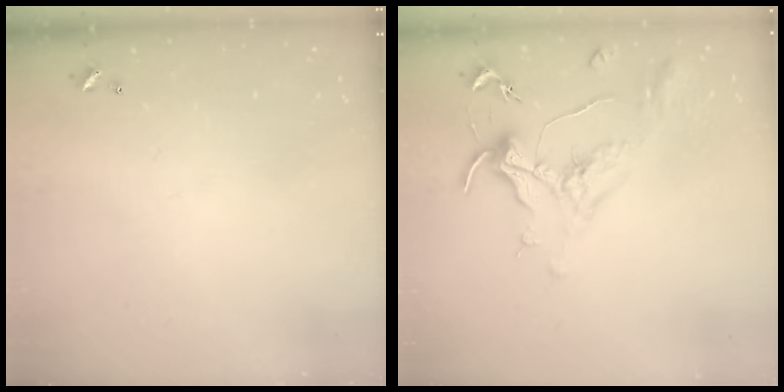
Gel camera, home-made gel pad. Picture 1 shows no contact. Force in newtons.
{"total": 1.8, "press": 1.5, "slide": 0.9}